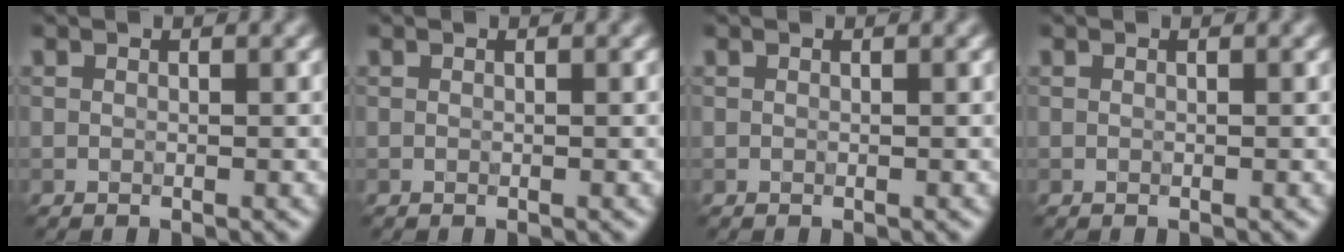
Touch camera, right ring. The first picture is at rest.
{"total": 0.0}
{"total": 0.0}
{"total": 0.0}